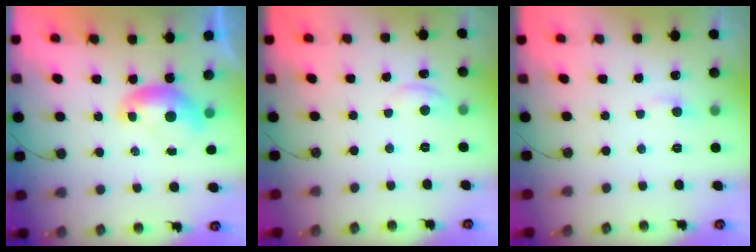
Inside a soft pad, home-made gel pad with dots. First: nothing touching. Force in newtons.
{"total": 0.6, "press": 0.0, "slide": 0.6}
{"total": 1.3, "press": 1.2, "slide": 0.4}